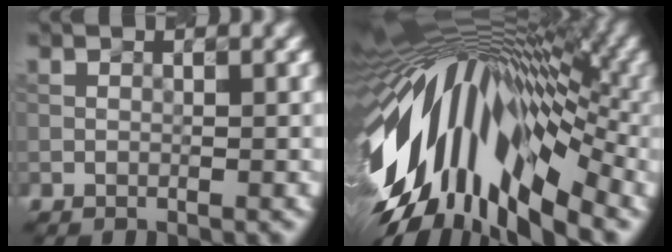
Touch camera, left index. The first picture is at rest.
{"total": 15.7, "force": [-2.3, 8.2, 13.2], "torque": [-0.222, 0.020, -0.052]}